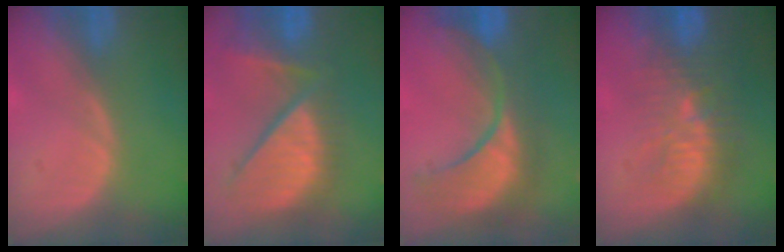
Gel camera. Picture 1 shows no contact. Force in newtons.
{"total": 12.3, "press": 10.6, "slide": 6.3}
{"total": 10.9, "press": 10.2, "slide": 3.9}
{"total": 9.8, "press": 9.0, "slide": 3.8}